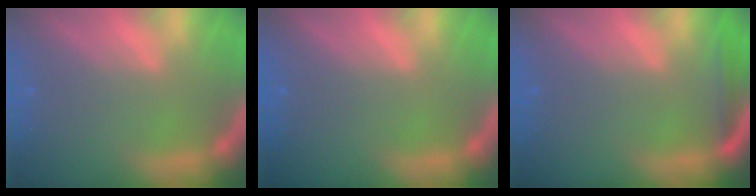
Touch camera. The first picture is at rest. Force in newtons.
{"total": 0.0}
{"total": 1.9}